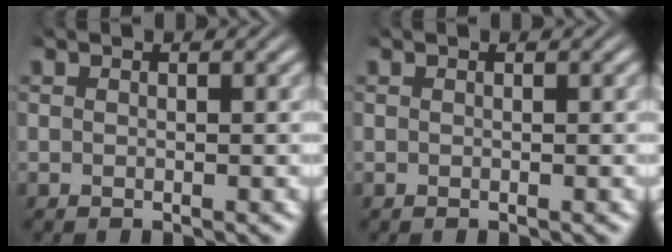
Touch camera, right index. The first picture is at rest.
{"total": 0.0}